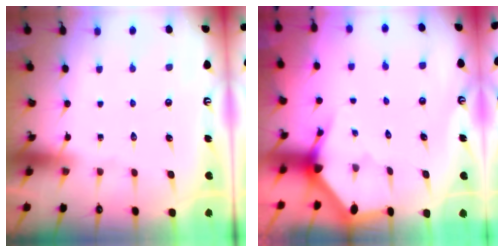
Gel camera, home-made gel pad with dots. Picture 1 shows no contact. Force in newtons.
{"total": 2.9, "press": 2.9, "slide": 0.2}